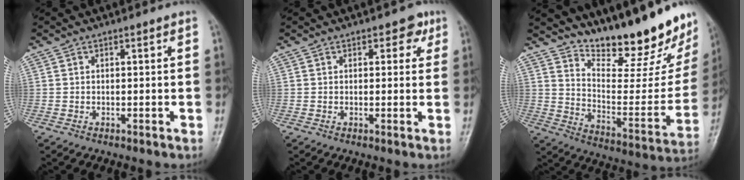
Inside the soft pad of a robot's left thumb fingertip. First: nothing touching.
{"total": 3.3, "force": [1.5, 2.2, 2.0], "torque": [0.004, -0.001, 0.012]}
{"total": 24.7, "force": [19.7, 6.6, 13.3], "torque": [-0.159, -0.130, 0.286]}